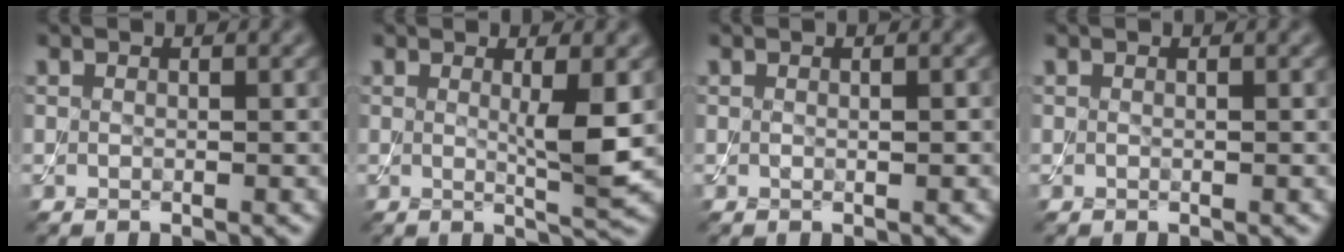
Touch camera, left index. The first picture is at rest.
{"total": 3.2, "force": [0.5, 0.3, 3.1], "torque": [-0.051, -0.010, 0.008]}
{"total": 0.5, "force": [0.1, 0.1, 0.5], "torque": [-0.007, -0.001, 0.001]}
{"total": 0.0}